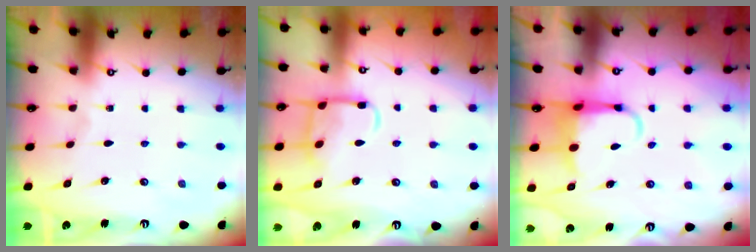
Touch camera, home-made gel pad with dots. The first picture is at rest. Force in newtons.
{"total": 11.6, "press": 11.5, "slide": 1.2}
{"total": 5.5, "press": 5.4, "slide": 1.3}